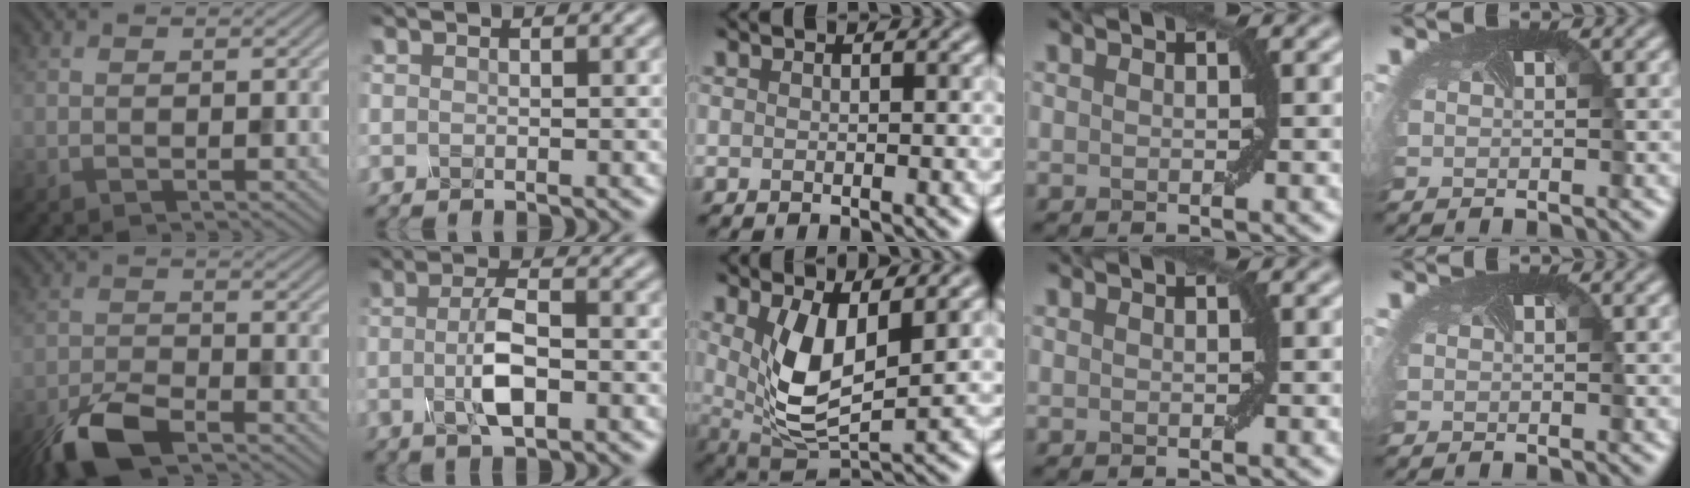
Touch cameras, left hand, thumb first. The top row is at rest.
{"thumb": {"total": 7.2, "force": [-5.0, 2.6, 4.5], "torque": [-0.091, -0.005, -0.104]}, "index": {"total": 3.4, "force": [-0.5, 1.0, 3.2], "torque": [-0.069, 0.004, -0.014]}, "middle": {"total": 6.1, "force": [1.0, 2.6, 5.4], "torque": [-0.120, -0.019, 0.032]}}